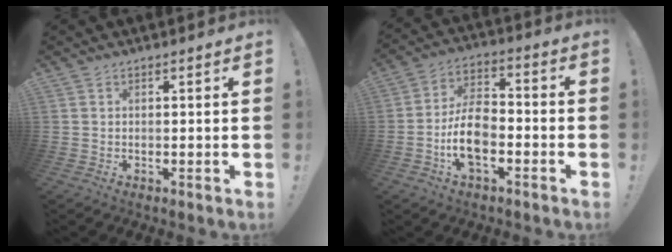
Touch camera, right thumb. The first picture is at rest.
{"total": 11.6, "force": [-4.4, 6.4, 8.6], "torque": [-0.173, 0.016, -0.080]}